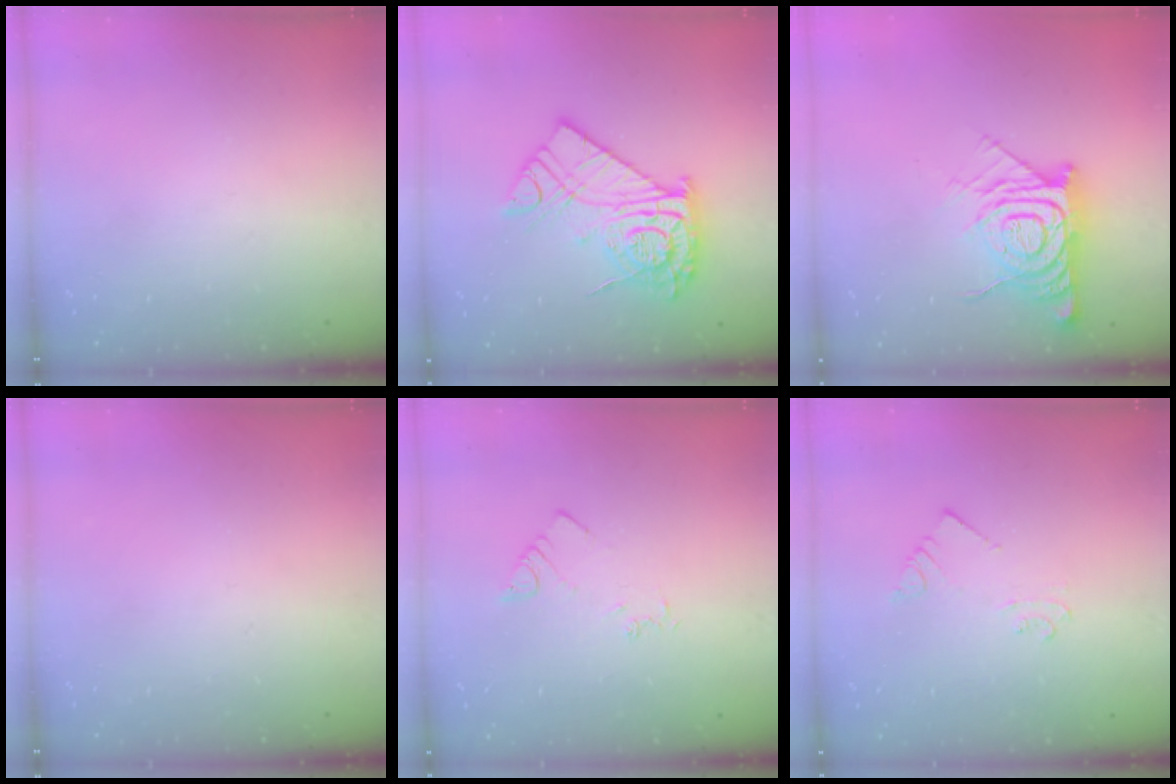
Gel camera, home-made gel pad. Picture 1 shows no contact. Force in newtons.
{"total": 15.9, "press": 15.8, "slide": 1.4}
{"total": 13.0, "press": 13.0, "slide": 1.0}
{"total": 0.0}
{"total": 2.3, "press": 2.3, "slide": 0.3}
{"total": 2.5, "press": 2.5, "slide": 0.2}